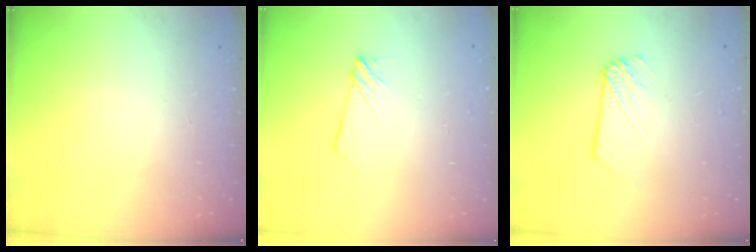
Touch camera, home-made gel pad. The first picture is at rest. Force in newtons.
{"total": 4.6, "press": 4.6, "slide": 0.5}
{"total": 1.2, "press": 1.2, "slide": 0.1}